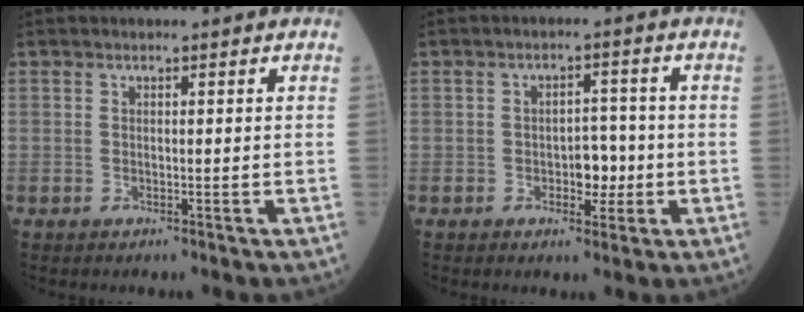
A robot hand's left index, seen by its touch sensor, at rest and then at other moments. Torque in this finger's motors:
{"motor_torque": [0.27, 0.24, 0.04, 0.03]}